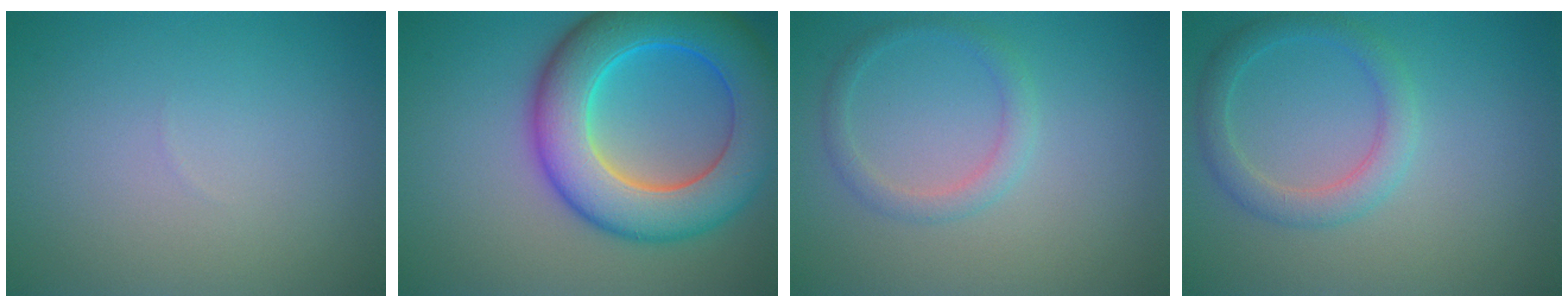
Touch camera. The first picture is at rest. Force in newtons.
{"total": 11.0, "press": 11.0, "slide": 0.2}
{"total": 1.9, "press": 1.9, "slide": 0.1}
{"total": 2.8, "press": 2.8, "slide": 0.1}